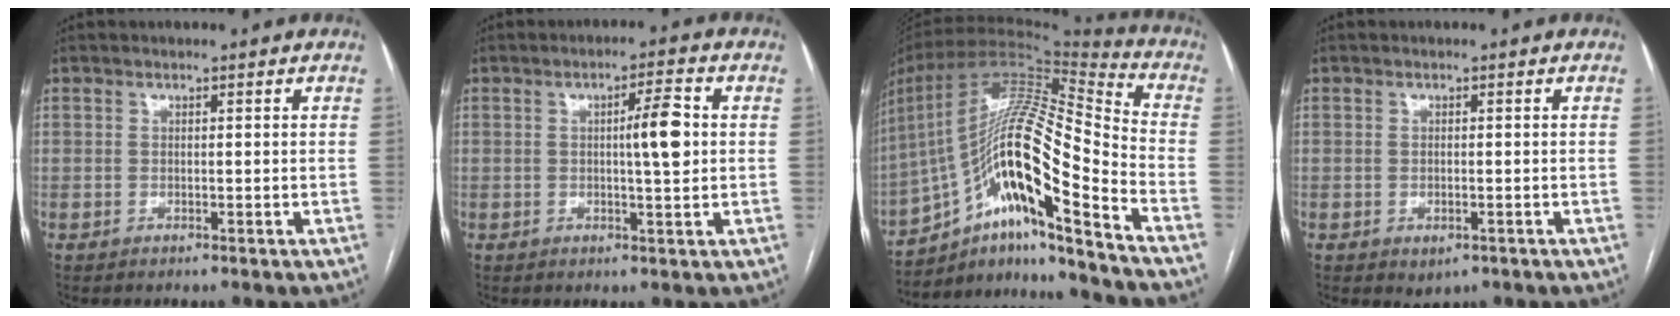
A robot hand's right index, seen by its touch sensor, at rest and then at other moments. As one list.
[{"total": 5.3, "force": [0.3, 0.3, 5.2], "torque": [-0.081, 0.007, 0.003]}, {"total": 22.9, "force": [-11.8, 2.3, 19.4], "torque": [-0.365, 0.010, -0.206]}, {"total": 2.1, "force": [-1.0, 1.3, 1.4], "torque": [-0.020, -0.002, -0.002]}]